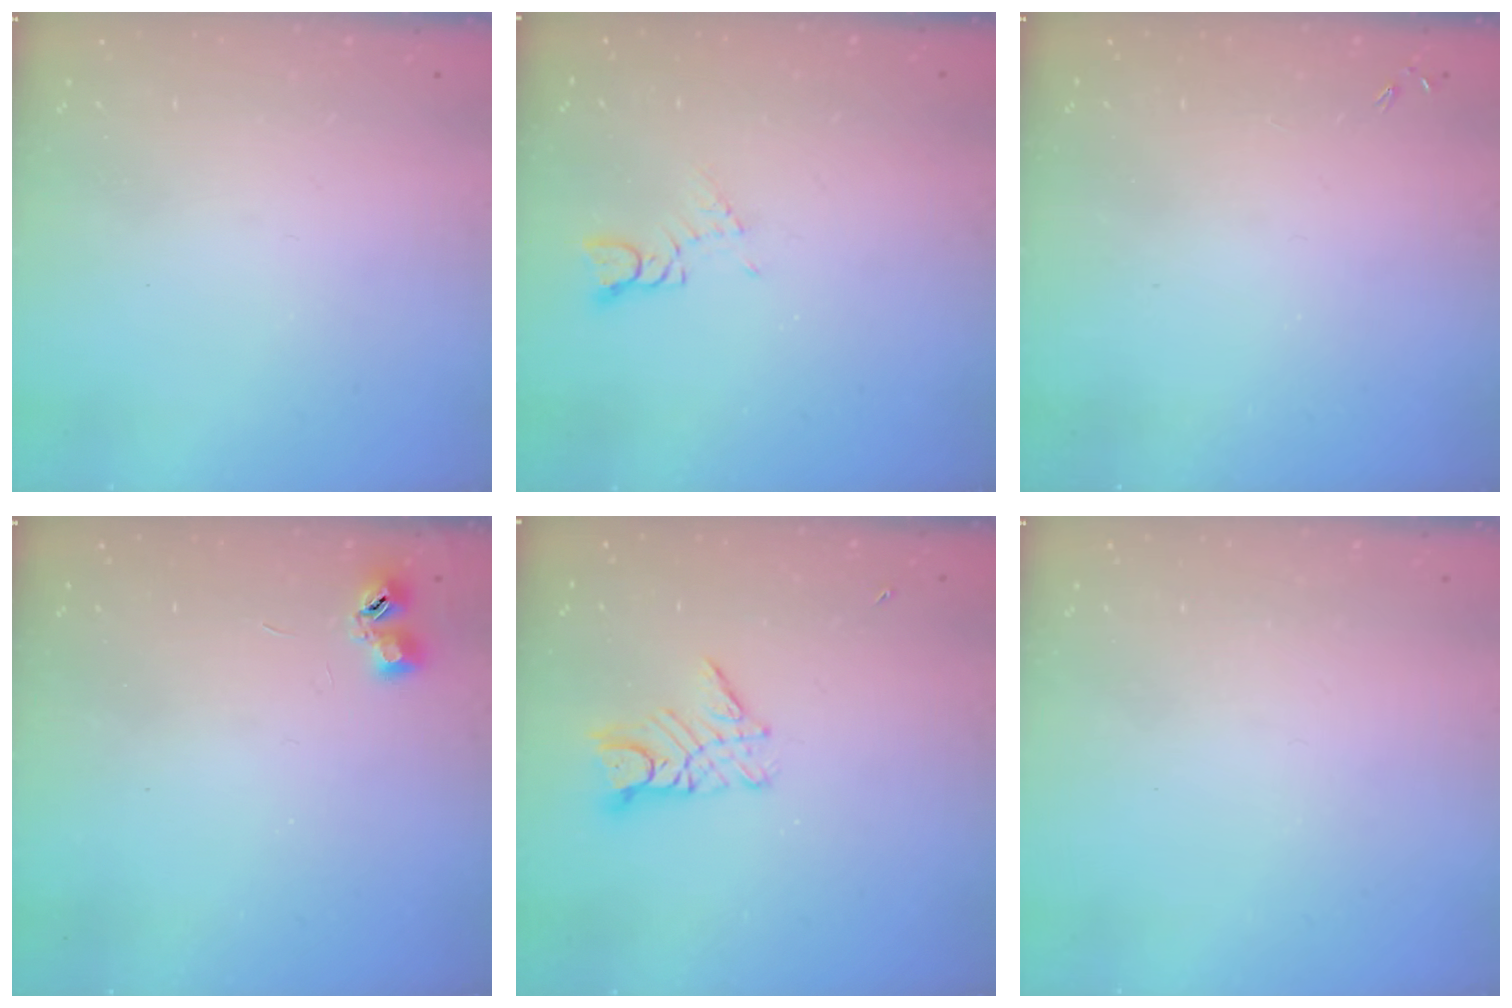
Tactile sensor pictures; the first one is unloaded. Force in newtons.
{"total": 1.4, "press": 1.4, "slide": 0.2}
{"total": 0.0}
{"total": 5.7, "press": 5.6, "slide": 0.9}
{"total": 9.3, "press": 9.3, "slide": 0.8}
{"total": 0.0}